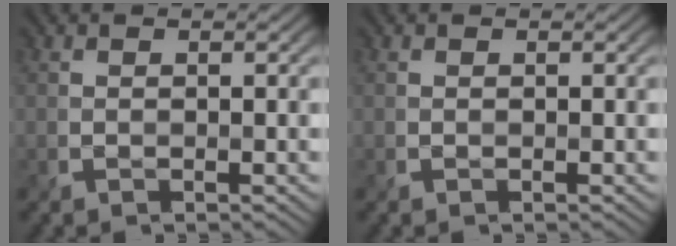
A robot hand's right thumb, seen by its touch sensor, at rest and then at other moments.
{"total": 0.0}